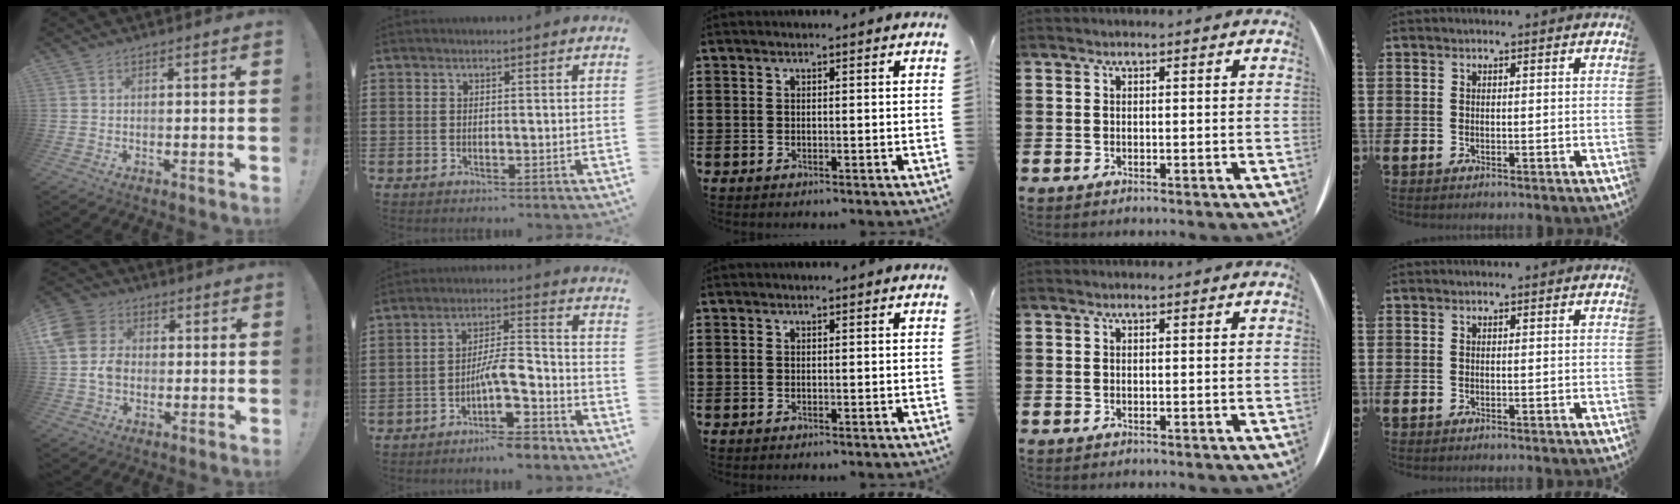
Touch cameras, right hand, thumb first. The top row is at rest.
{"thumb": {"total": 9.8, "force": [-0.3, 8.5, 4.9], "torque": [-0.088, 0.006, -0.002]}, "index": {"total": 8.0, "force": [-4.9, 2.2, 5.9], "torque": [-0.104, 0.005, -0.092]}}